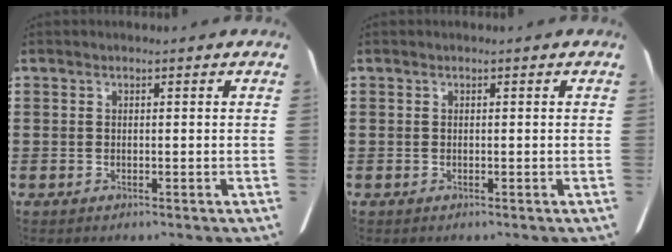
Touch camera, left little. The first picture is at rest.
{"total": 0.0}